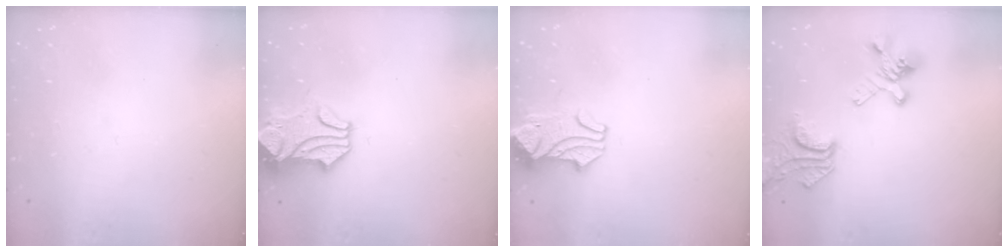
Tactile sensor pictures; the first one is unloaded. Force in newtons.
{"total": 2.1, "press": 1.6, "slide": 1.3}
{"total": 5.8, "press": 5.8, "slide": 0.6}
{"total": 11.4, "press": 11.0, "slide": 2.8}